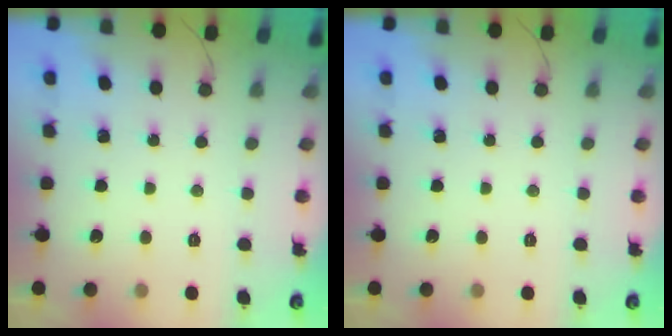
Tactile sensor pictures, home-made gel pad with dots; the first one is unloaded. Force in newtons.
{"total": 0.0}